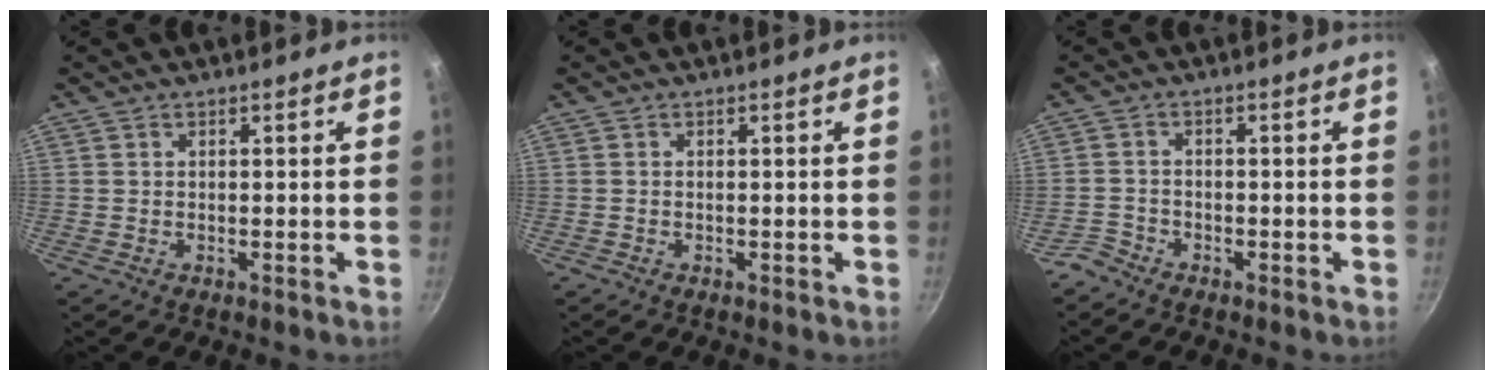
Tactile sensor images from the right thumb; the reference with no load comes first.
{"total": 0.0}
{"total": 2.6, "force": [-2.2, 1.2, 0.3], "torque": [-0.005, 0.023, -0.047]}